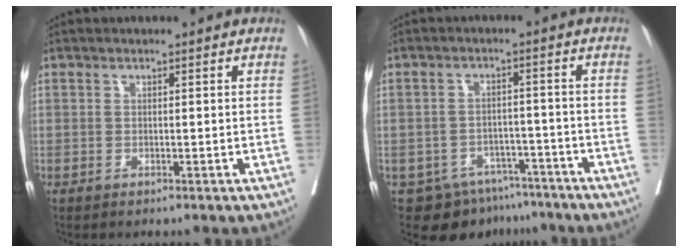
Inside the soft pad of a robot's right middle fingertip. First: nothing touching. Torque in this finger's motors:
{"motor_torque": [-0.38, -0.40, -0.09, -0.01]}